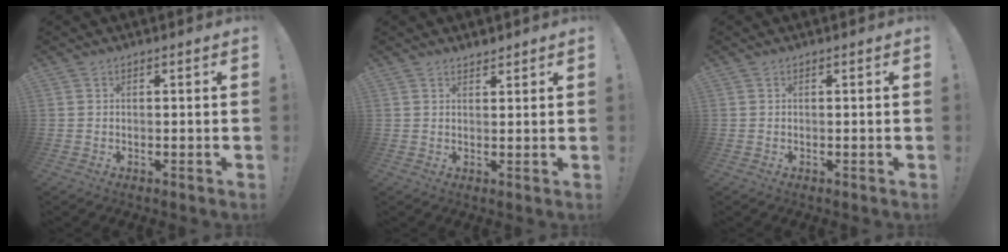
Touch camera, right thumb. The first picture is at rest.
{"total": 1.8, "force": [1.7, 0.5, 0.2], "torque": [0.007, -0.014, 0.030]}
{"total": 0.0}